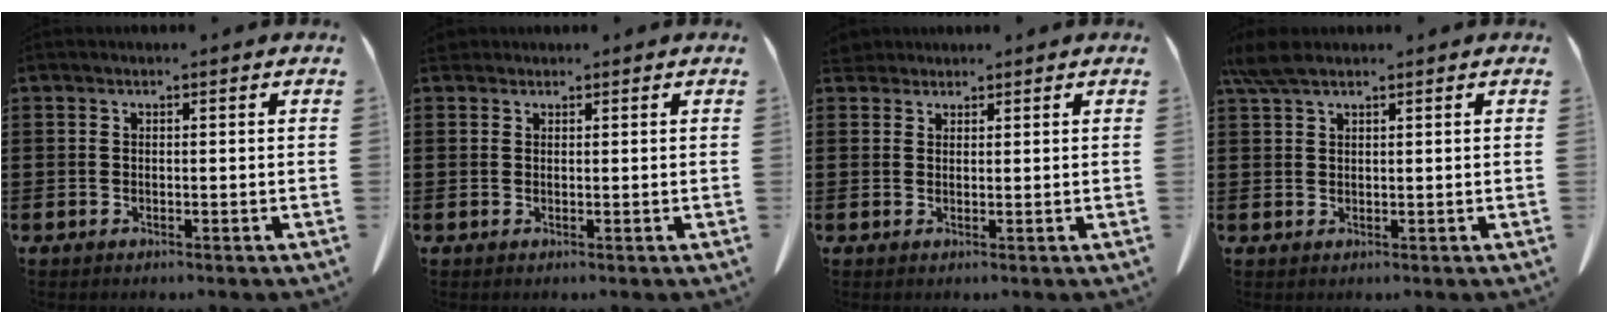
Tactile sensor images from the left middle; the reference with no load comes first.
{"total": 1.0, "force": [0.9, 0.5, 0.2], "torque": [-0.007, 0.004, 0.017]}
{"total": 2.1, "force": [1.8, 1.0, 0.4], "torque": [-0.016, 0.006, 0.036]}
{"total": 3.5, "force": [2.3, 1.1, 2.4], "torque": [-0.054, 0.004, 0.044]}